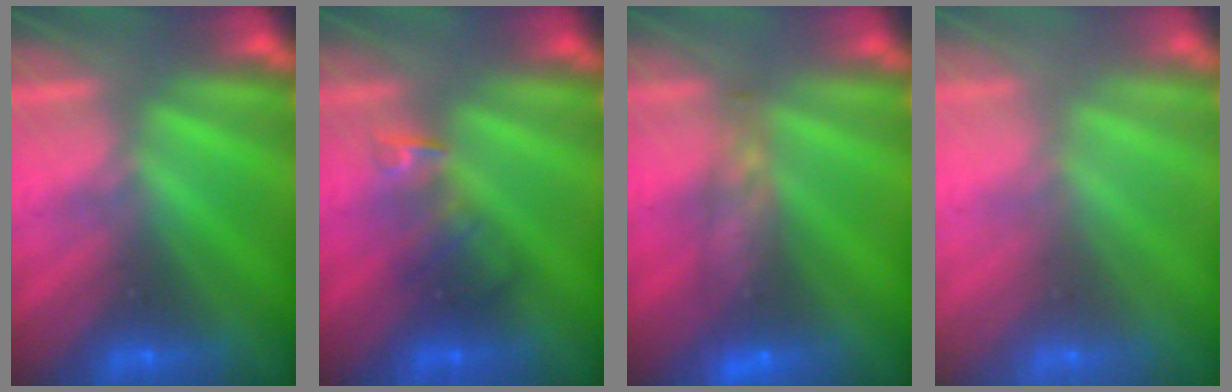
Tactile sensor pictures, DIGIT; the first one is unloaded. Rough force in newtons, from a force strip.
{"total": 2.4}
{"total": 5.6}
{"total": 9.0}